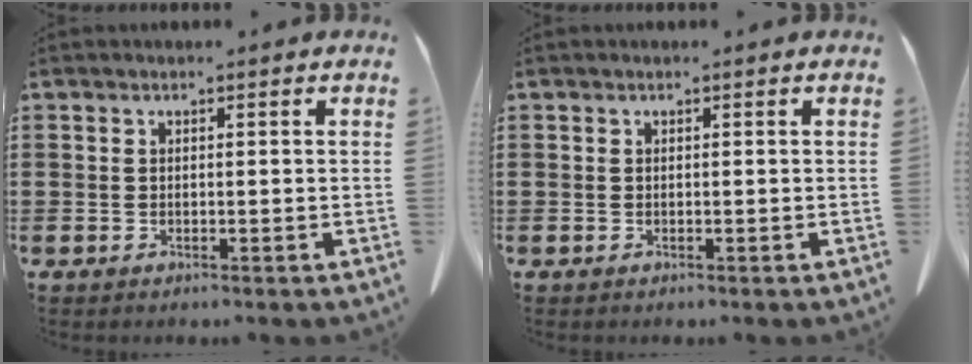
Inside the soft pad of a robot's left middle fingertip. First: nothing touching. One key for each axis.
{"total": 0.0}